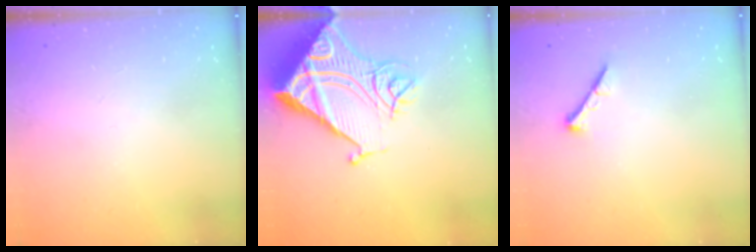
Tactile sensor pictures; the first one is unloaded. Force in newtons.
{"total": 23.6, "press": 23.4, "slide": 3.0}
{"total": 0.0}